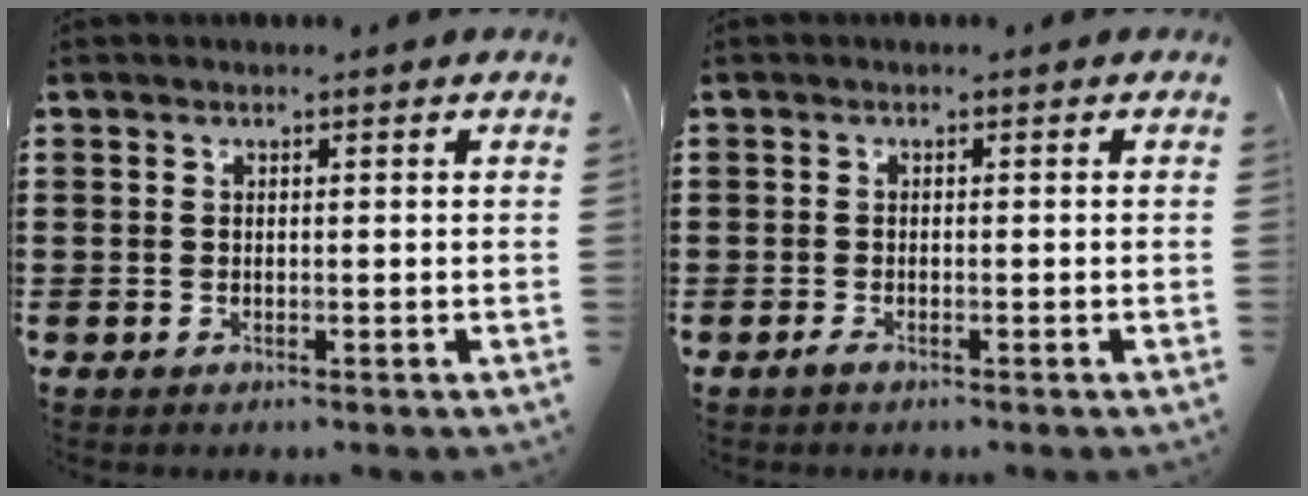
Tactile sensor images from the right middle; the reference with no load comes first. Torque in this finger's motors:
{"motor_torque": [0.30, -0.21, 0.00, 0.02]}